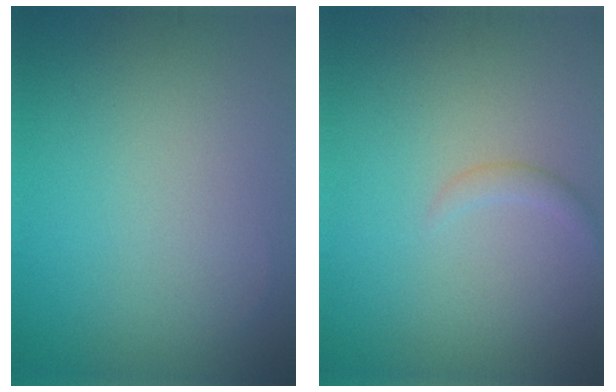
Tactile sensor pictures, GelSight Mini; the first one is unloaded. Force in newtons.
{"total": 1.0, "press": 1.0, "slide": 0.1}